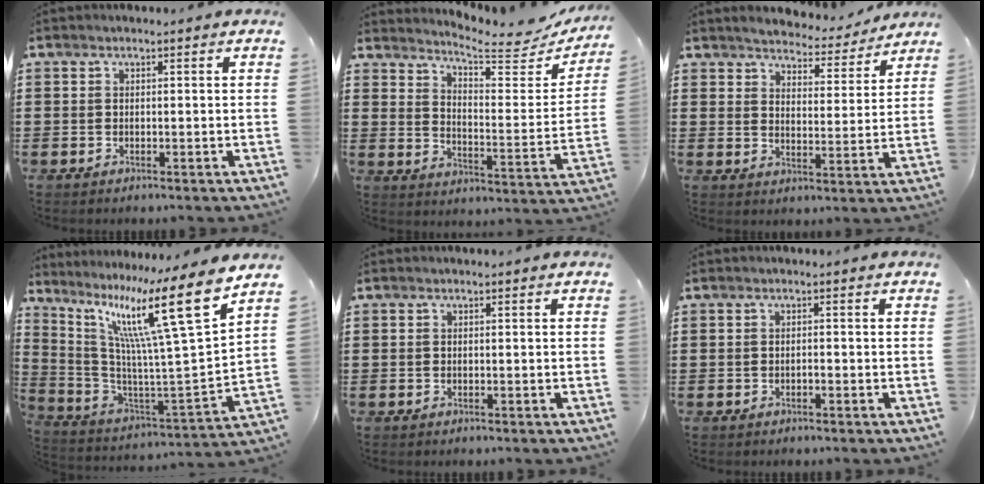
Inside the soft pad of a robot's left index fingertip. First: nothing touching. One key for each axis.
{"total": 6.6, "fx": 6.1, "fy": 0.3, "fz": 2.3, "tx": -0.058, "ty": -0.052, "tz": 0.101}
{"total": 4.1, "fx": 4.1, "fy": 0.4, "fz": 0.3, "tx": -0.031, "ty": -0.027, "tz": 0.068}
{"total": 17.6, "fx": 9.5, "fy": 2.1, "fz": 14.7, "tx": -0.281, "ty": -0.051, "tz": 0.140}
{"total": 0.0}
{"total": 0.6, "fx": -0.2, "fy": 0.1, "fz": 0.5, "tx": -0.011, "ty": -0.002, "tz": -0.003}